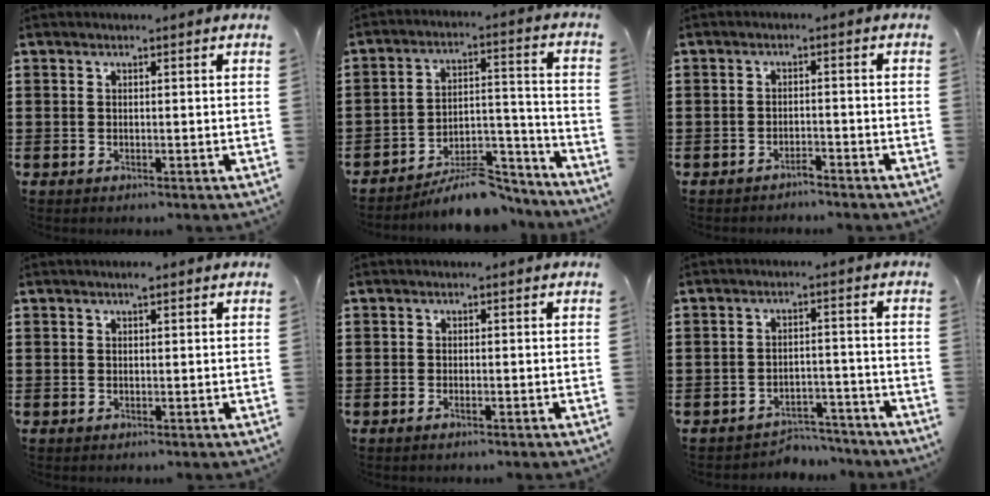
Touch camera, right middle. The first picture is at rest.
{"total": 8.6, "force": [-7.6, 2.2, 3.4], "torque": [-0.039, 0.027, -0.137]}
{"total": 1.5, "force": [-1.4, 0.0, 0.4], "torque": [-0.013, 0.001, -0.028]}
{"total": 1.0, "force": [0.7, 0.5, 0.6], "torque": [-0.013, 0.004, 0.011]}
{"total": 0.6, "force": [-0.3, 0.1, 0.5], "torque": [-0.011, -0.004, -0.005]}
{"total": 3.6, "force": [-3.5, 0.6, 0.3], "torque": [-0.011, 0.004, -0.075]}